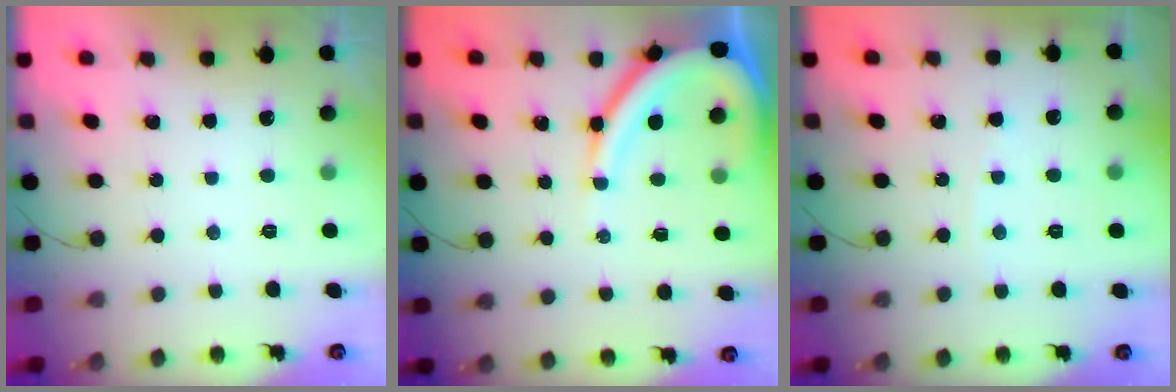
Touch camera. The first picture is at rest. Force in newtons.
{"total": 11.4, "press": 11.3, "slide": 1.3}
{"total": 2.3, "press": 2.3, "slide": 0.3}